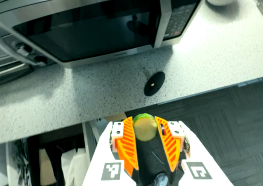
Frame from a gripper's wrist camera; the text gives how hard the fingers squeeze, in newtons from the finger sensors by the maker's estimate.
{"total": 8.4, "left": 8.0, "right": 8.9}